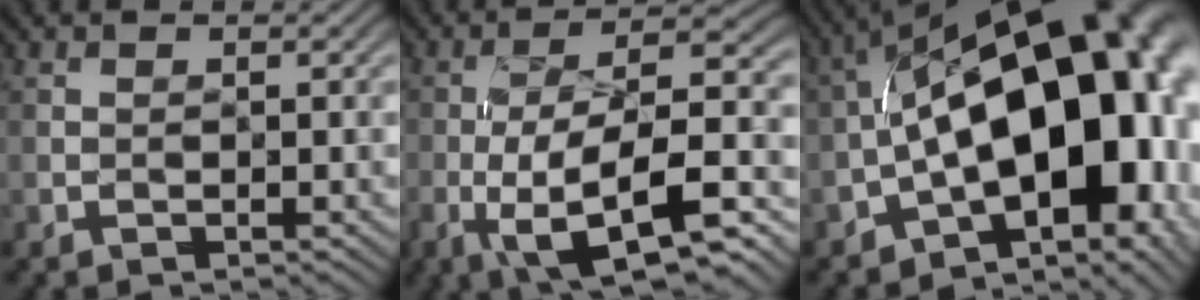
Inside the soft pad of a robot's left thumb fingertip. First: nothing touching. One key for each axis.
{"total": 14.5, "fx": -6.0, "fy": 4.6, "fz": 12.4, "tx": -0.212, "ty": -0.011, "tz": -0.097}
{"total": 20.3, "fx": -2.0, "fy": 10.0, "fz": 17.5, "tx": -0.240, "ty": 0.002, "tz": -0.031}